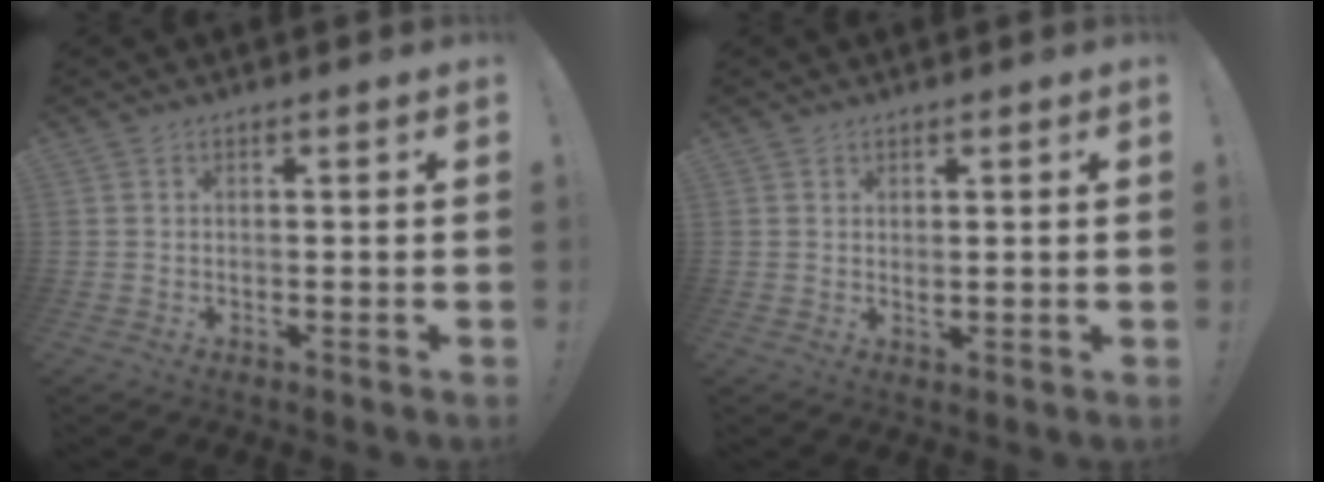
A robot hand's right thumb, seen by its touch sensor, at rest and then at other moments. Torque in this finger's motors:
{"motor_torque": [-0.11, -0.11, 0.16, 0.12, 0.01]}